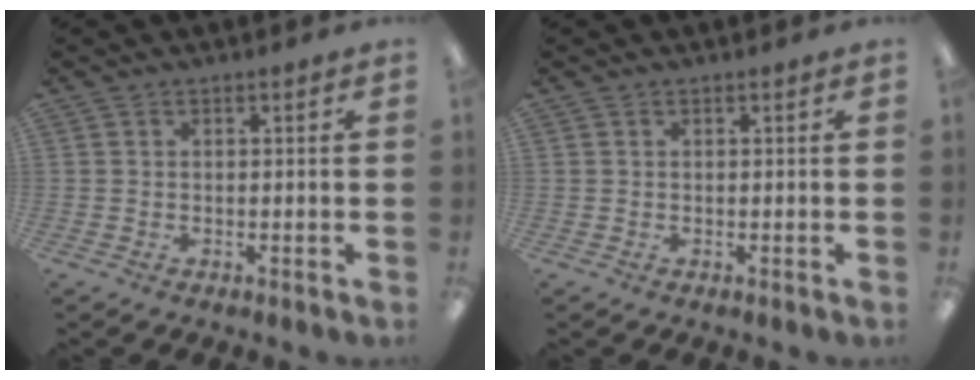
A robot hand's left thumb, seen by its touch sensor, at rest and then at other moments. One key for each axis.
{"total": 0.0}